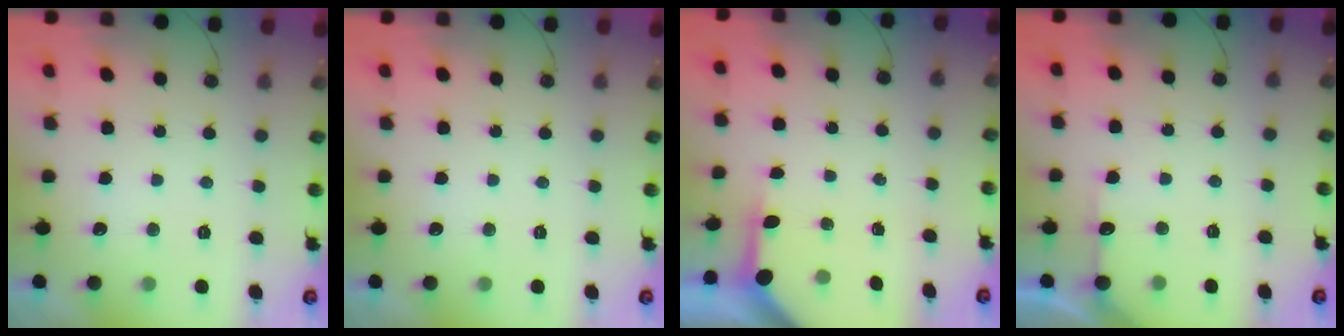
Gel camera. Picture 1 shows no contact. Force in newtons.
{"total": 0.0}
{"total": 3.3, "press": 3.3, "slide": 0.4}
{"total": 4.2, "press": 4.2, "slide": 0.5}